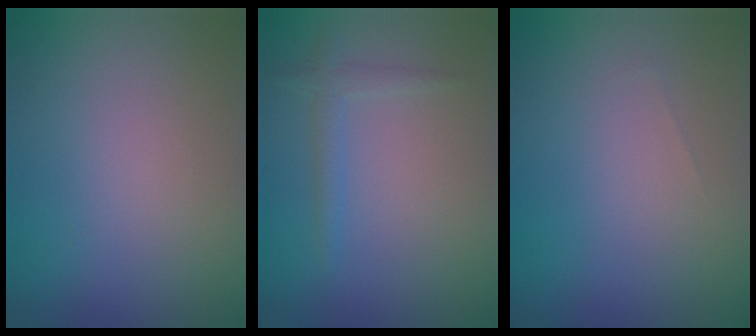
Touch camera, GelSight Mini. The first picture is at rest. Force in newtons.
{"total": 1.4, "press": 1.4, "slide": 0.1}
{"total": 0.0}